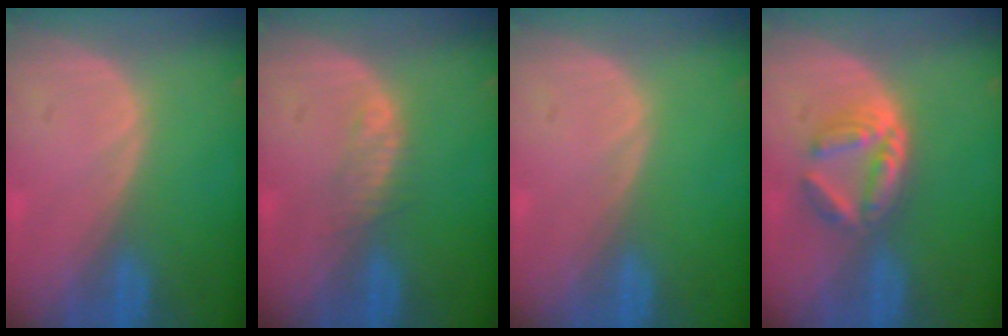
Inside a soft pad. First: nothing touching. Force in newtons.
{"total": 1.8, "press": 1.8, "slide": 0.1}
{"total": 0.0}
{"total": 6.2, "press": 5.4, "slide": 3.2}